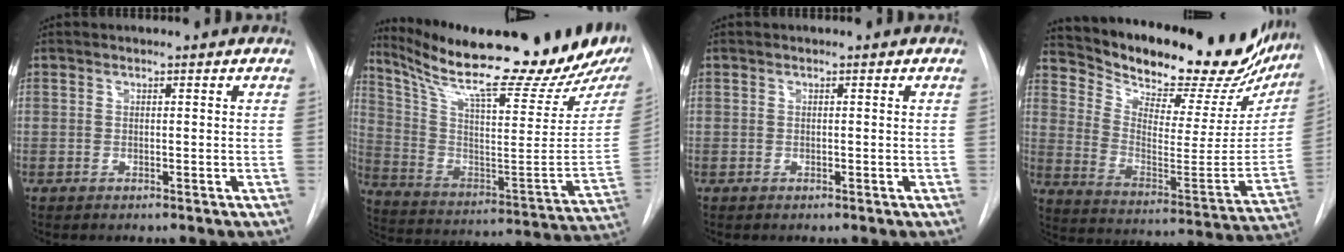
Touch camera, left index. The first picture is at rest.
{"total": 28.6, "force": [23.6, 1.7, 16.1], "torque": [-0.270, -0.077, 0.341]}
{"total": 0.0}
{"total": 28.3, "force": [25.0, 7.6, 10.7], "torque": [-0.167, -0.056, 0.340]}